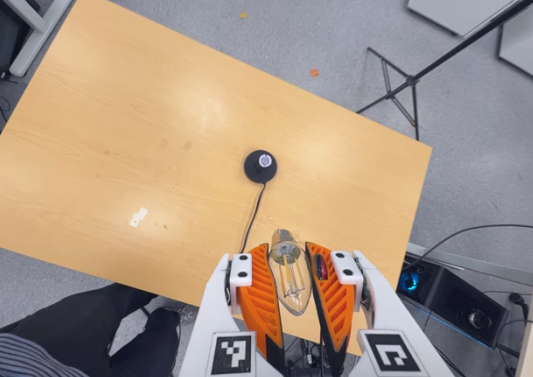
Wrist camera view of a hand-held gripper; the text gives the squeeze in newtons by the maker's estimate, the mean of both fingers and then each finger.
{"total": 22.6, "left": 24.8, "right": 20.5}